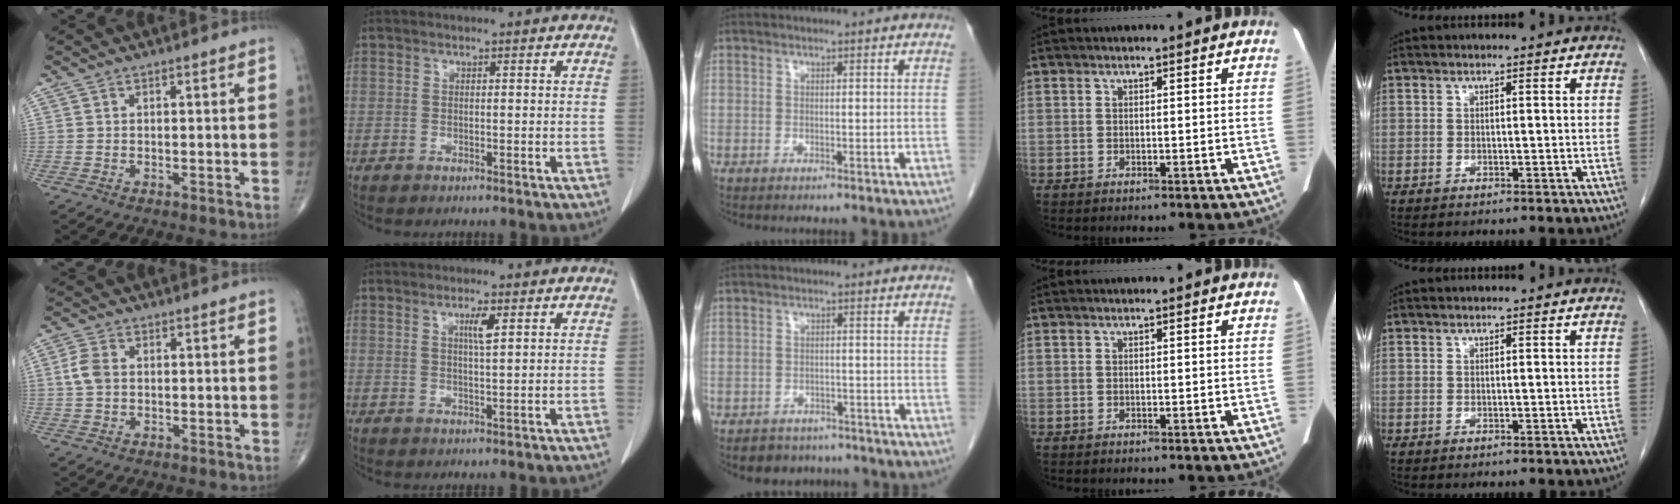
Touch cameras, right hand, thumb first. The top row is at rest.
{"thumb": {"total": 3.8, "force": [0.3, 2.6, 2.8], "torque": [-0.066, 0.007, 0.001]}, "index": {"total": 2.7, "force": [1.3, 0.1, 2.4], "torque": [-0.043, -0.004, 0.021]}, "middle": {"total": 5.3, "force": [-4.5, 2.8, 0.6], "torque": [-0.003, 0.009, -0.058]}}